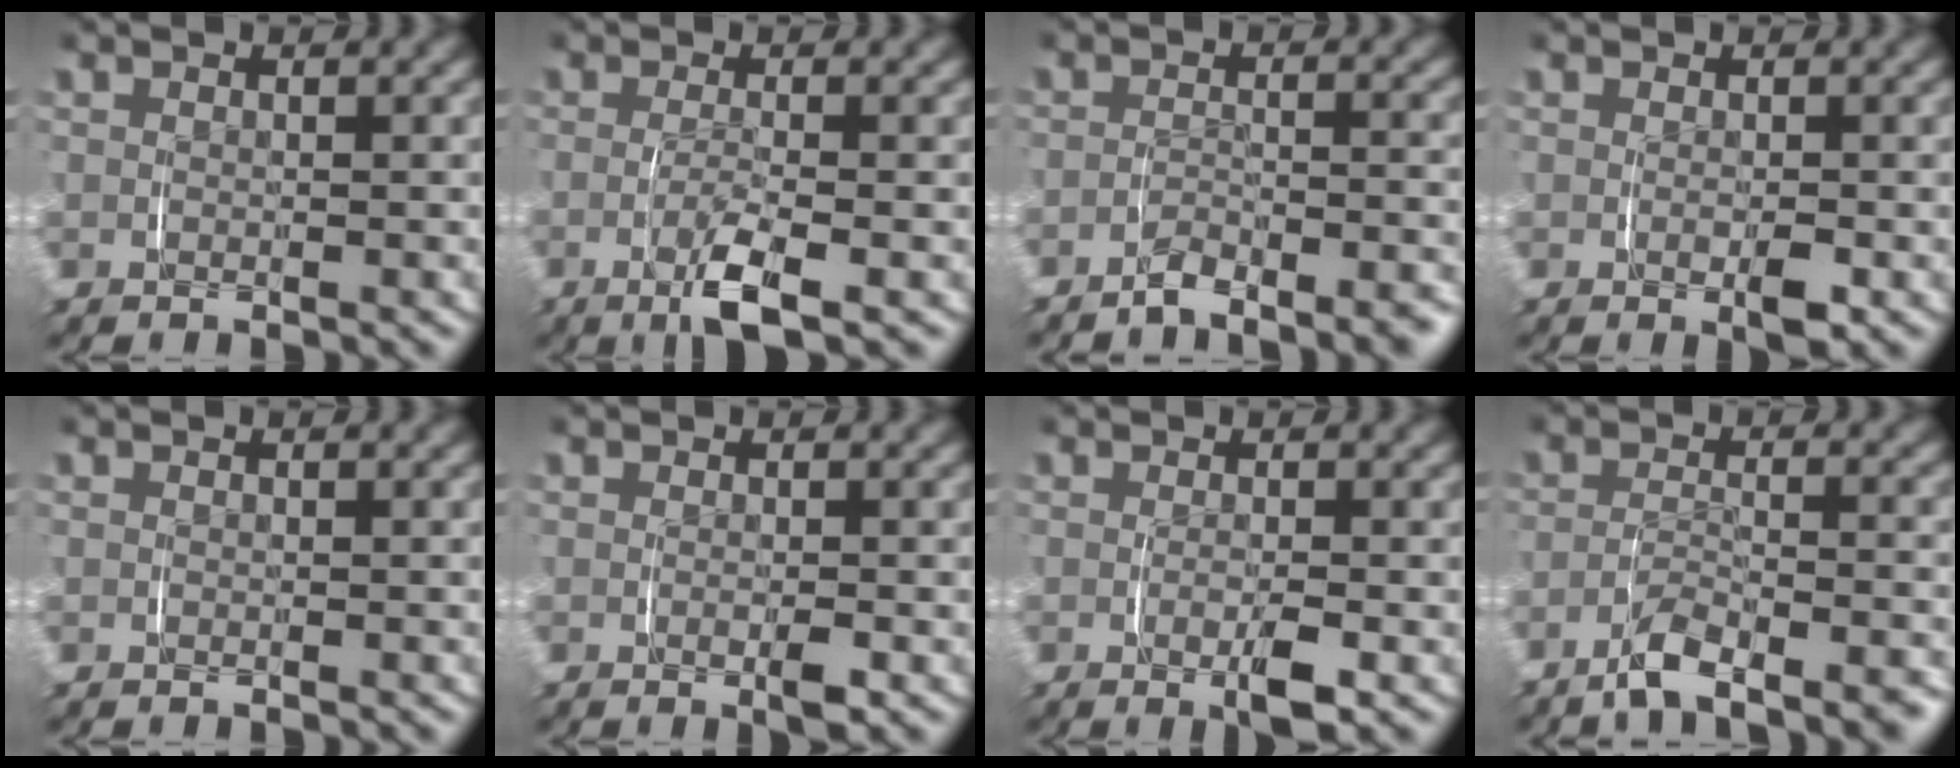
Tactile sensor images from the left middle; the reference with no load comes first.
{"total": 3.4, "force": [-1.2, 0.4, 3.1], "torque": [-0.058, -0.011, -0.019]}
{"total": 3.1, "force": [-2.8, 0.5, 1.3], "torque": [-0.019, 0.005, -0.054]}
{"total": 1.4, "force": [-0.4, 0.3, 1.3], "torque": [-0.021, -0.003, -0.005]}
{"total": 0.0}
{"total": 1.1, "force": [-0.3, 0.1, 1.1], "torque": [-0.017, -0.001, -0.004]}
{"total": 2.1, "force": [-0.6, 0.3, 2.0], "torque": [-0.034, -0.005, -0.007]}
{"total": 3.8, "force": [-3.2, 0.6, 2.1], "torque": [-0.036, 0.001, -0.057]}